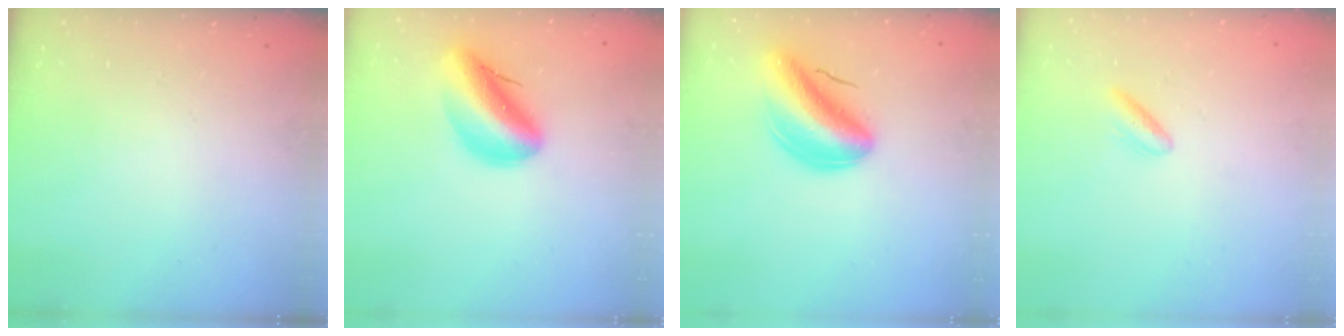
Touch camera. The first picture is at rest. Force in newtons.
{"total": 13.6, "press": 13.1, "slide": 3.8}
{"total": 10.8, "press": 10.4, "slide": 3.1}
{"total": 3.3, "press": 3.0, "slide": 1.5}